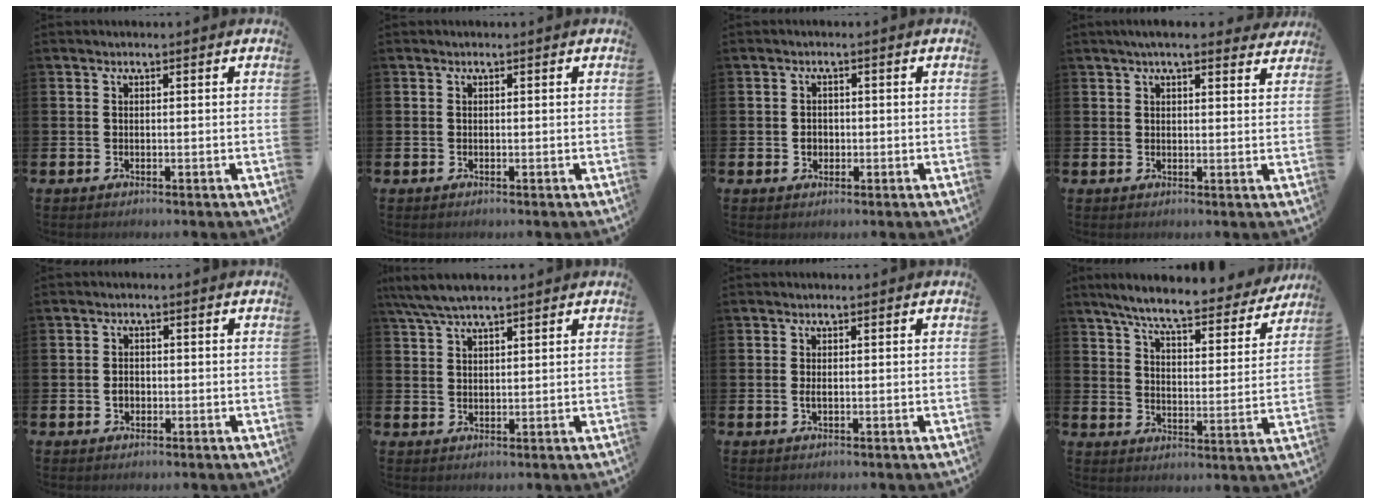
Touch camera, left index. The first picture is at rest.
{"total": 0.0}
{"total": 1.6, "force": [-0.2, 1.5, 0.7], "torque": [-0.001, 0.003, -0.009]}
{"total": 4.4, "force": [3.9, 0.9, 1.9], "torque": [-0.036, -0.012, 0.068]}
{"total": 1.6, "force": [-0.3, 1.2, 0.9], "torque": [-0.012, 0.006, -0.009]}
{"total": 4.8, "force": [4.0, 1.0, 2.3], "torque": [-0.062, -0.003, 0.075]}
{"total": 0.8, "force": [0.0, 0.3, 0.8], "torque": [-0.018, 0.003, -0.001]}
{"total": 7.6, "force": [6.9, 0.7, 3.0], "torque": [-0.083, -0.044, 0.116]}